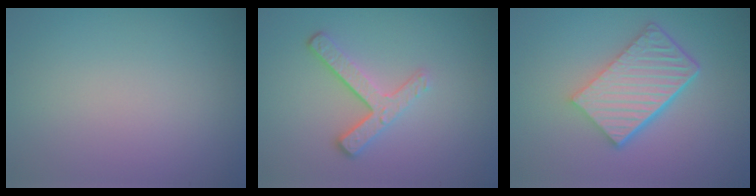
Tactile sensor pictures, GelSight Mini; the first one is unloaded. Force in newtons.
{"total": 3.4, "press": 2.6, "slide": 2.3}
{"total": 6.7, "press": 4.5, "slide": 5.0}